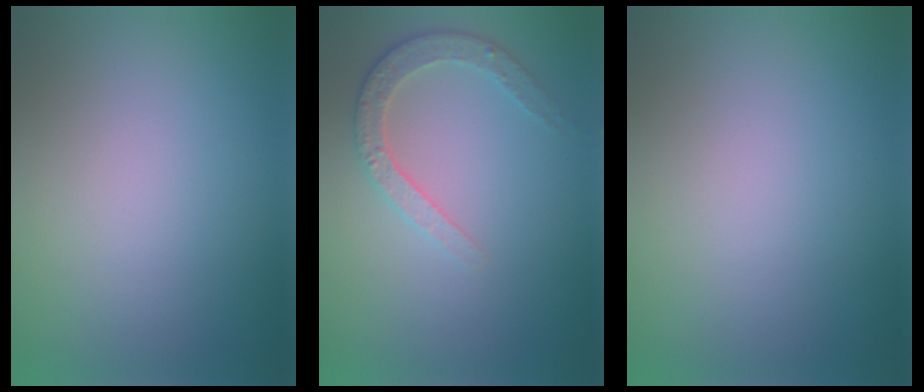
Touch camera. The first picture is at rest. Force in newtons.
{"total": 2.9, "press": 2.8, "slide": 0.7}
{"total": 0.0}